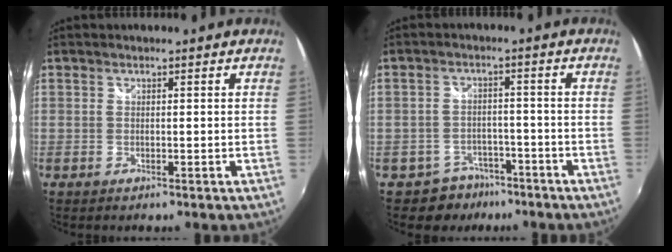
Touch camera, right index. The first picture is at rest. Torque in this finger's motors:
{"motor_torque": [0.00, -0.09, 0.01, 0.00]}